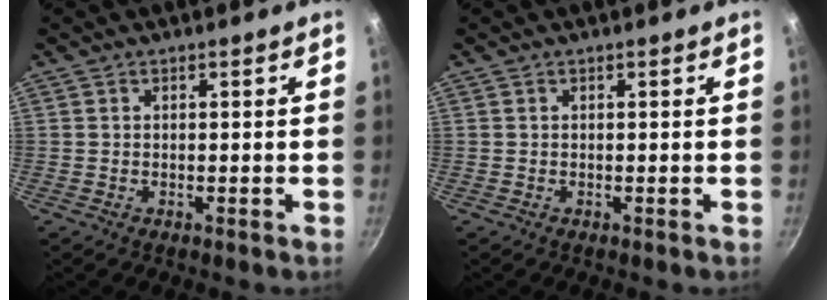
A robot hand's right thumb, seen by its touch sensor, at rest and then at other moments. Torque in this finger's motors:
{"motor_torque": [0.00, 0.00, 0.04, 0.02, 0.00]}